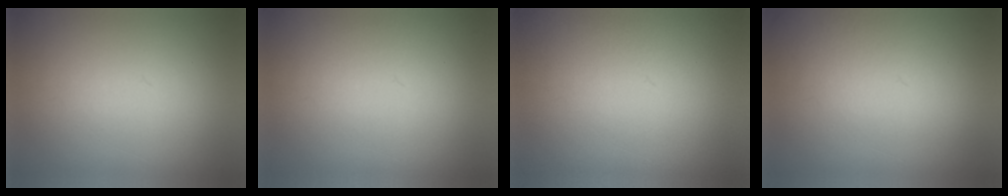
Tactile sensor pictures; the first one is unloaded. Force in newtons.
{"total": 1.0}
{"total": 1.2}
{"total": 2.2}